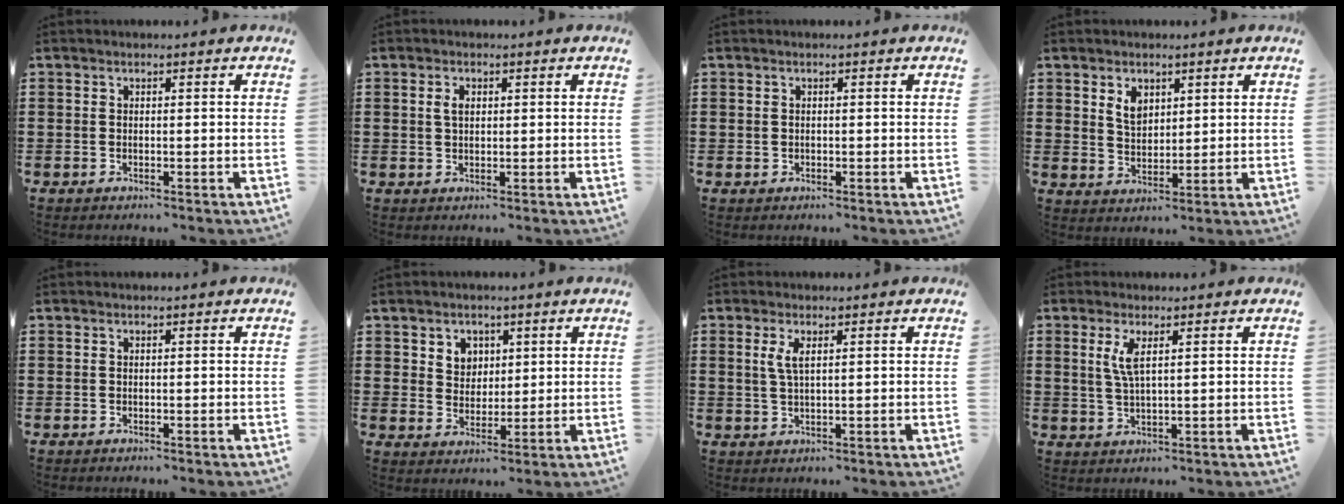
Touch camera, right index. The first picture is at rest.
{"total": 2.1, "force": [0.5, 1.2, 1.7], "torque": [-0.037, 0.007, 0.007]}
{"total": 0.6, "force": [0.1, 0.5, 0.2], "torque": [-0.005, 0.003, 0.002]}
{"total": 3.9, "force": [2.0, 2.5, 2.2], "torque": [-0.052, 0.009, 0.036]}
{"total": 0.0}
{"total": 3.9, "force": [1.9, 3.3, 0.7], "torque": [-0.022, 0.008, 0.033]}
{"total": 2.8, "force": [1.0, 0.8, 2.4], "torque": [-0.052, 0.005, 0.016]}
{"total": 3.6, "force": [1.4, 0.8, 3.3], "torque": [-0.071, 0.002, 0.022]}